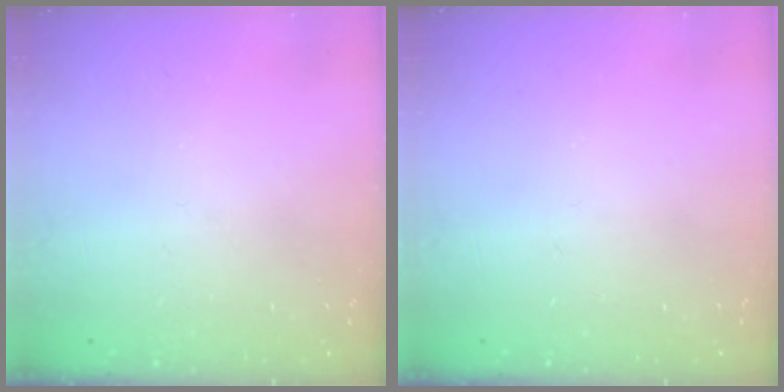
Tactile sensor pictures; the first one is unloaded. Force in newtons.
{"total": 0.0}